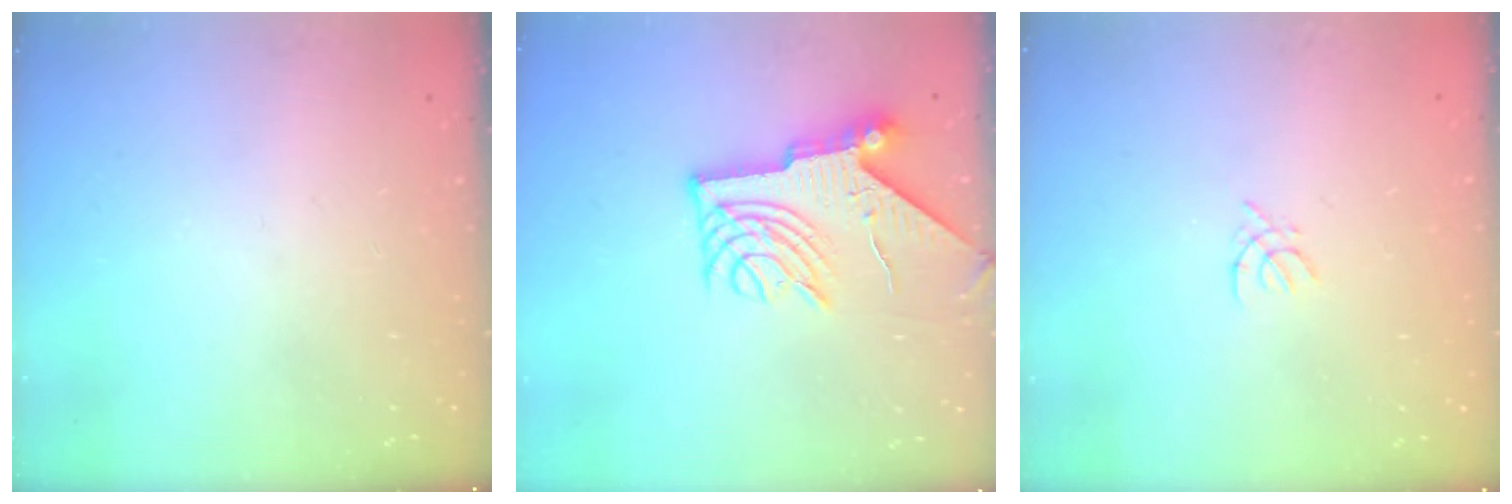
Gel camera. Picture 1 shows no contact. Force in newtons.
{"total": 9.5, "press": 9.4, "slide": 0.9}
{"total": 1.8, "press": 1.8, "slide": 0.4}